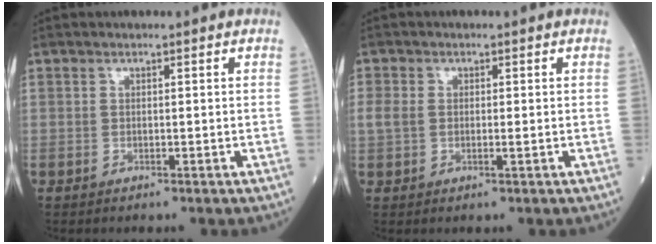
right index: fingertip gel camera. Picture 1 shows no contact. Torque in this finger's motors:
{"motor_torque": [0.30, -0.01, 0.16, 0.04]}